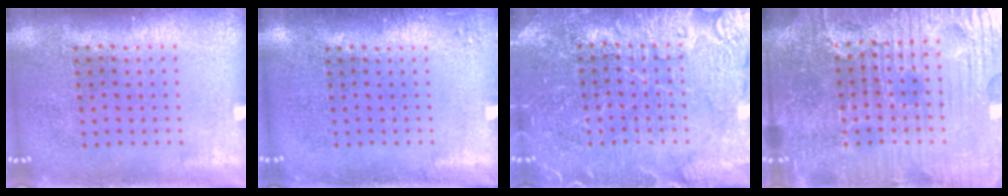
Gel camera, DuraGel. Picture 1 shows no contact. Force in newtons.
{"total": 1.0, "press": 1.0, "slide": 0.2}
{"total": 4.4, "press": 4.3, "slide": 1.0}
{"total": 5.9, "press": 5.5, "slide": 2.2}